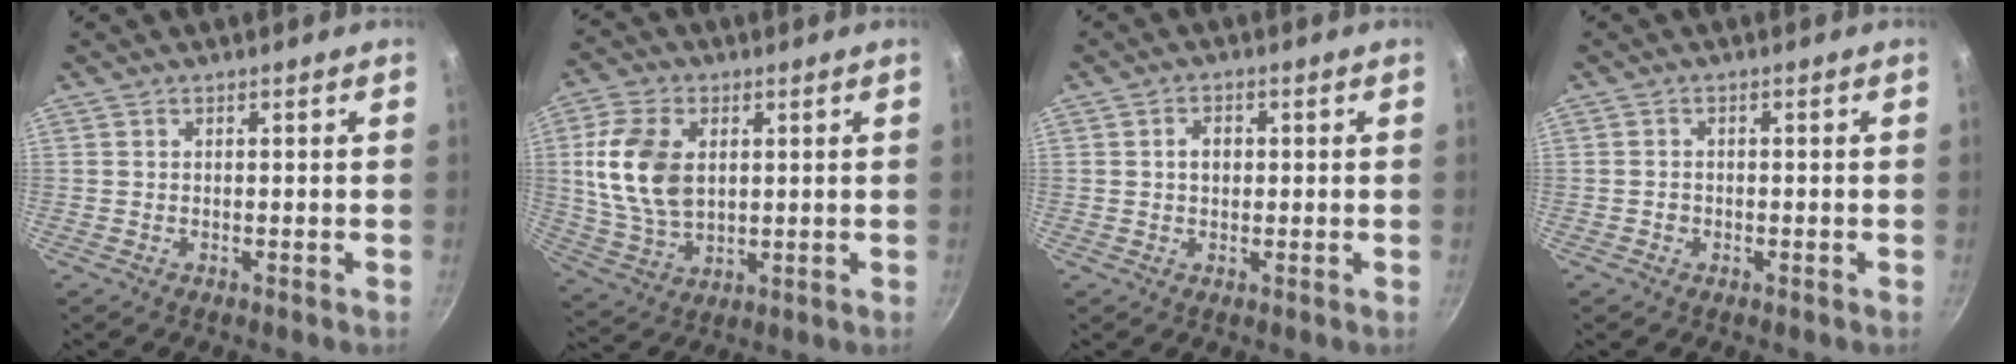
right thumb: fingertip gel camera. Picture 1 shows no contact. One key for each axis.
{"total": 13.7, "fx": 2.4, "fy": 9.0, "fz": 10.1, "tx": -0.183, "ty": -0.010, "tz": 0.052}
{"total": 3.0, "fx": 0.3, "fy": 2.3, "fz": 1.9, "tx": -0.018, "ty": 0.008, "tz": 0.005}
{"total": 1.2, "fx": -0.5, "fy": 1.1, "fz": 0.4, "tx": -0.003, "ty": 0.004, "tz": -0.008}